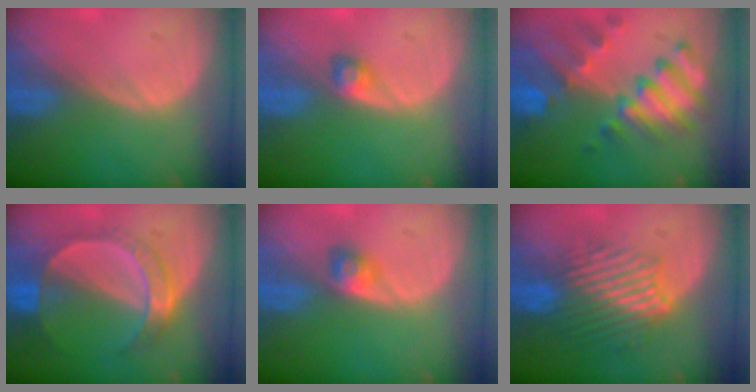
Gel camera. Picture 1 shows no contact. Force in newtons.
{"total": 1.9, "press": 1.8, "slide": 0.2}
{"total": 10.5, "press": 9.1, "slide": 5.3}
{"total": 7.3, "press": 6.4, "slide": 3.4}
{"total": 2.5, "press": 2.4, "slide": 0.7}
{"total": 9.4, "press": 8.3, "slide": 4.3}